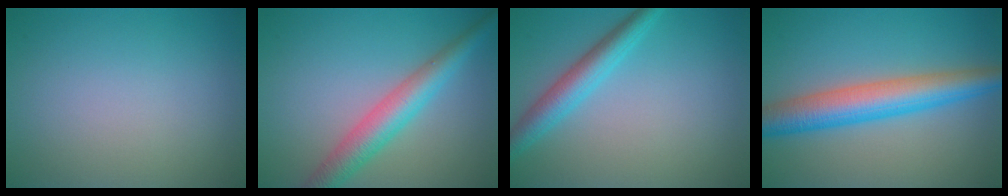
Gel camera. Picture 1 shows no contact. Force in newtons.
{"total": 4.8, "press": 4.8, "slide": 0.1}
{"total": 3.6, "press": 3.6, "slide": 0.1}
{"total": 6.6, "press": 6.6, "slide": 0.1}